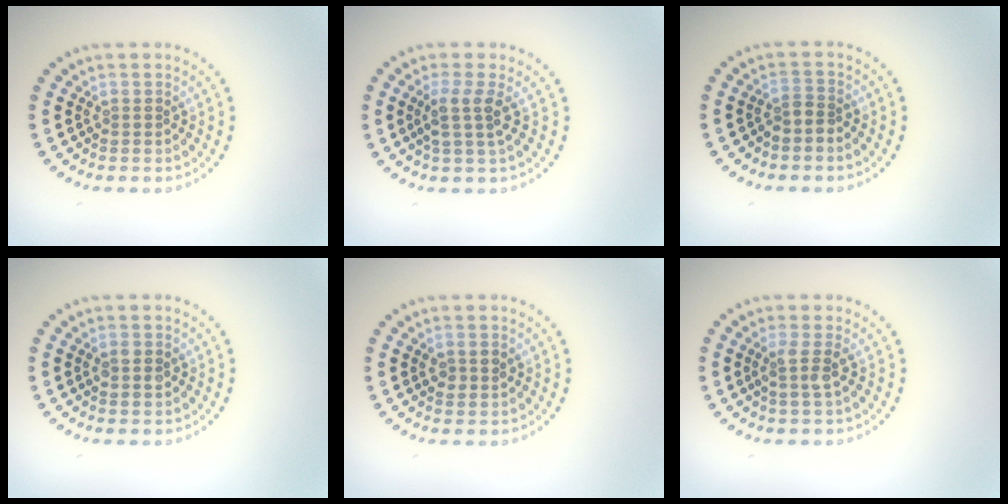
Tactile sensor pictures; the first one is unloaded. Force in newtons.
{"total": 2.5, "press": 2.0, "slide": 1.5}
{"total": 1.6, "press": 1.3, "slide": 1.0}
{"total": 1.0, "press": 1.0, "slide": 0.1}
{"total": 1.5, "press": 1.5, "slide": 0.1}
{"total": 1.8, "press": 1.3, "slide": 1.2}